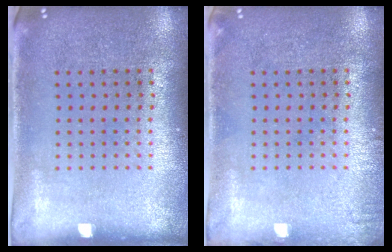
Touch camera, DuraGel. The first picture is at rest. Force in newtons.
{"total": 0.7, "press": 0.7, "slide": 0.1}